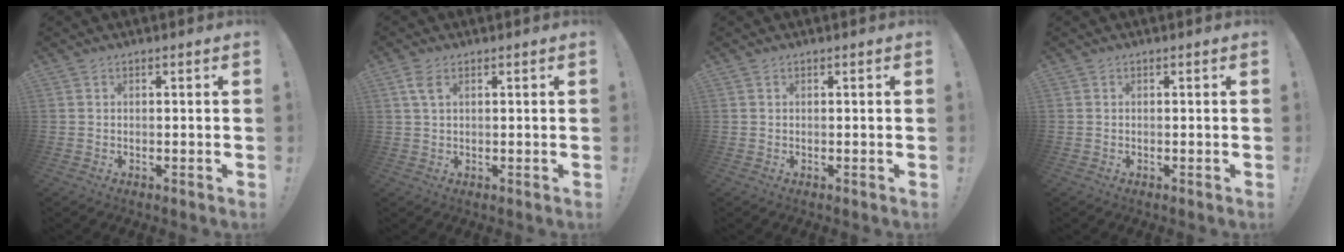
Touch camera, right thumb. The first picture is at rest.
{"total": 3.6, "force": [1.5, 1.6, 2.8], "torque": [-0.053, 0.001, 0.027]}
{"total": 0.0}
{"total": 0.0}